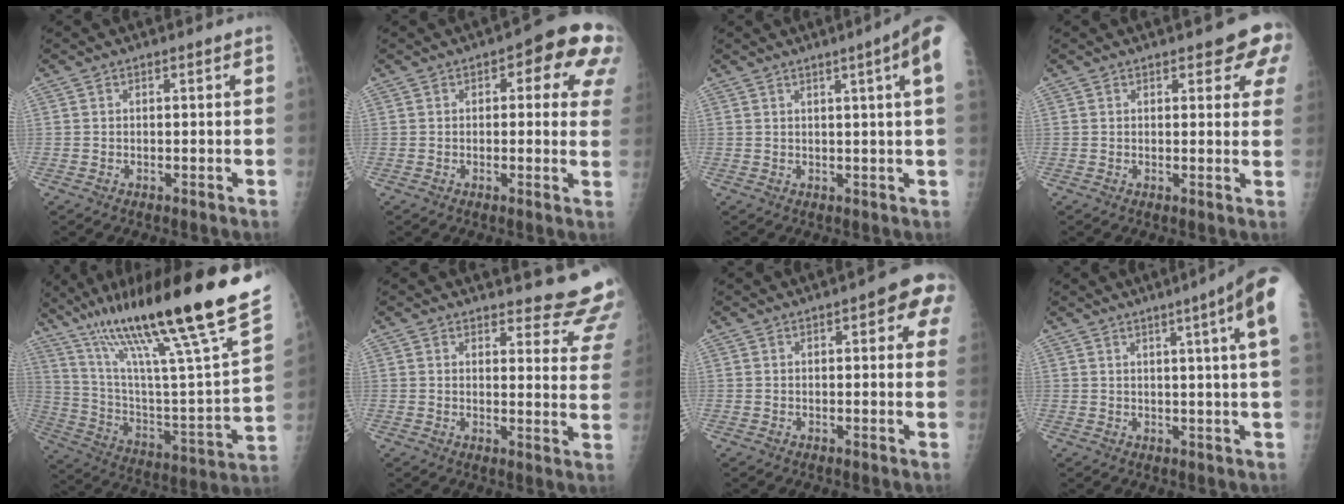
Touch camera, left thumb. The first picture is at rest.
{"total": 11.3, "force": [4.1, 4.8, 9.4], "torque": [-0.056, 0.001, 0.035]}
{"total": 8.4, "force": [3.5, -0.8, 7.6], "torque": [-0.091, -0.002, 0.036]}
{"total": 7.5, "force": [4.5, 2.7, 5.3], "torque": [-0.033, -0.013, 0.047]}
{"total": 34.5, "force": [22.1, 4.1, 26.2], "torque": [-0.399, -0.049, 0.367]}
{"total": 15.5, "force": [15.1, 3.1, 2.4], "torque": [0.024, -0.135, 0.144]}
{"total": 7.2, "force": [2.6, 2.3, 6.3], "torque": [-0.051, 0.001, 0.021]}
{"total": 11.3, "force": [5.1, -0.8, 10.1], "torque": [-0.130, -0.009, 0.052]}